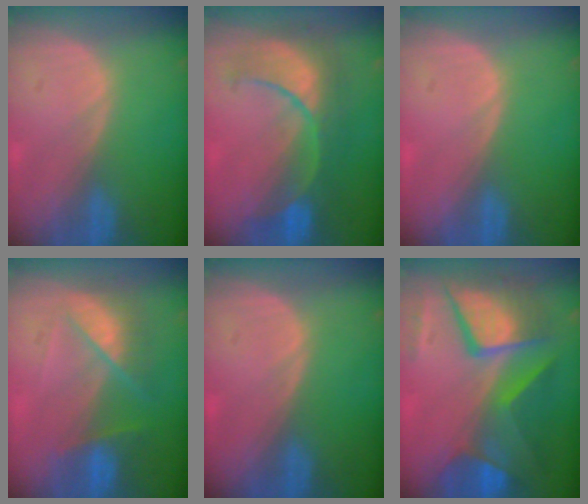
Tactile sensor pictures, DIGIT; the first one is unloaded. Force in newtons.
{"total": 8.9, "press": 8.9, "slide": 0.6}
{"total": 0.0}
{"total": 7.3, "press": 6.6, "slide": 3.3}
{"total": 0.0}
{"total": 11.9, "press": 11.8, "slide": 1.1}